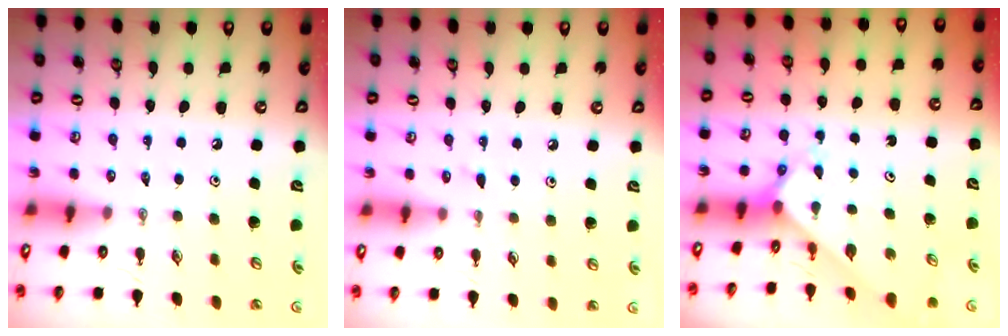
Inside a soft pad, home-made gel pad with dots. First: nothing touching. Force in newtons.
{"total": 2.7, "press": 2.7, "slide": 0.3}
{"total": 2.1, "press": 2.1, "slide": 0.3}